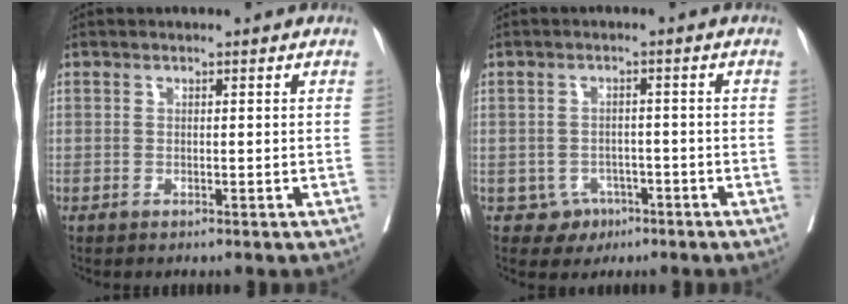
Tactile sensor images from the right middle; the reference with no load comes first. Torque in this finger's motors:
{"motor_torque": [0.41, -0.21, 0.01, -0.02]}